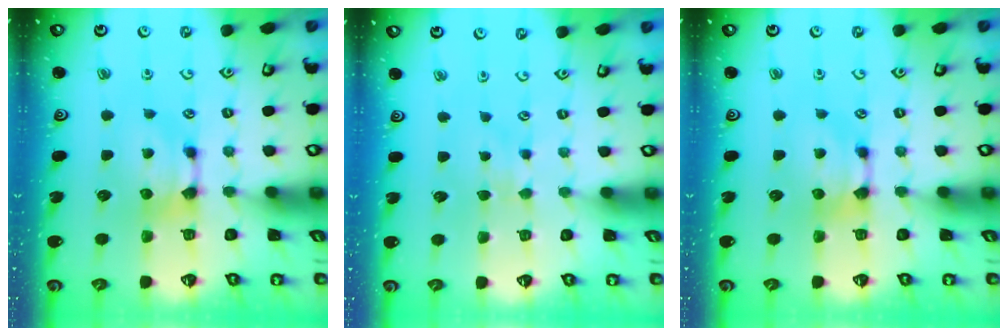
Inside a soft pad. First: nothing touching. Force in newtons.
{"total": 3.2, "press": 3.2, "slide": 0.4}
{"total": 0.0}